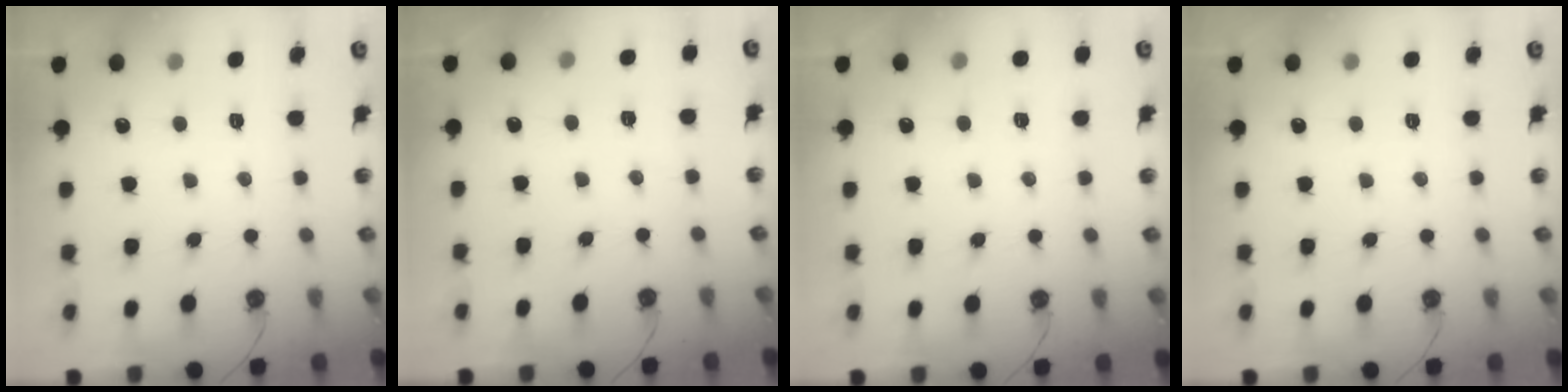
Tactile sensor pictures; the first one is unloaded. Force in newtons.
{"total": 1.8, "press": 1.7, "slide": 0.6}
{"total": 4.1, "press": 3.3, "slide": 2.5}
{"total": 0.0}